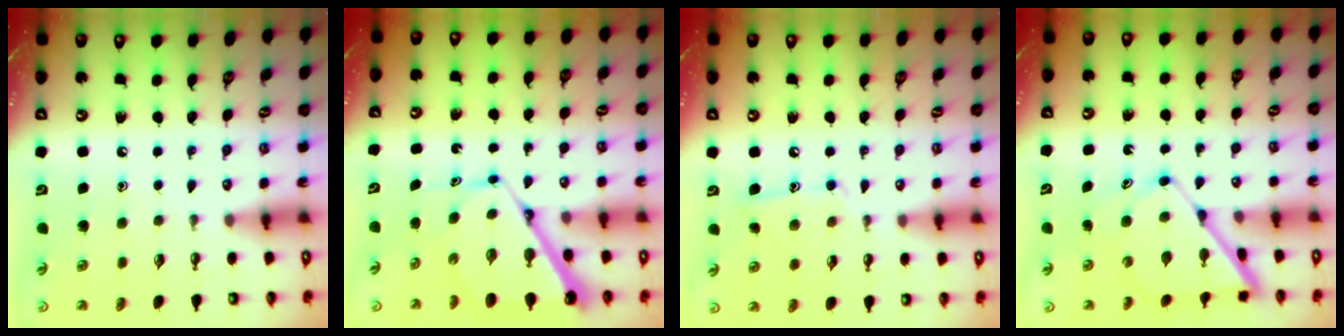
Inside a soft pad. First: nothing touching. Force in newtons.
{"total": 10.5, "press": 10.5, "slide": 1.0}
{"total": 9.1, "press": 9.1, "slide": 0.6}
{"total": 11.0, "press": 10.9, "slide": 1.0}